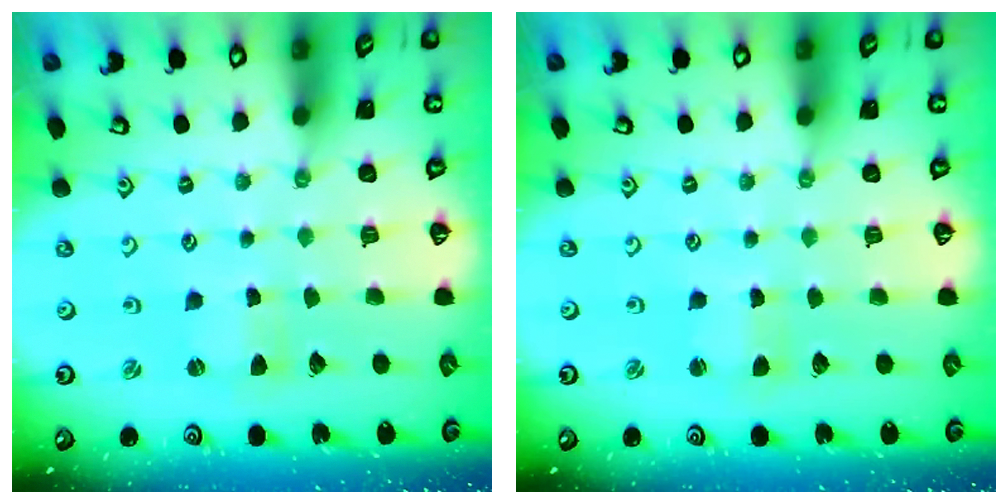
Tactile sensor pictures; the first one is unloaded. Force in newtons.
{"total": 1.4, "press": 1.3, "slide": 0.3}